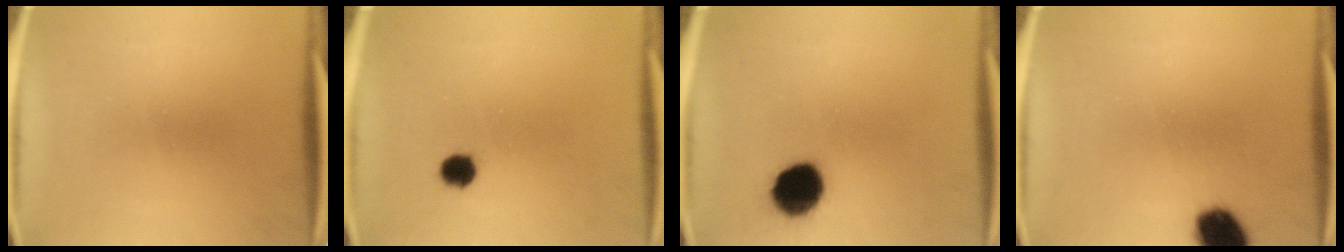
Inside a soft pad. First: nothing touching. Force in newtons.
{"total": 3.3}
{"total": 11.1}
{"total": 9.6}